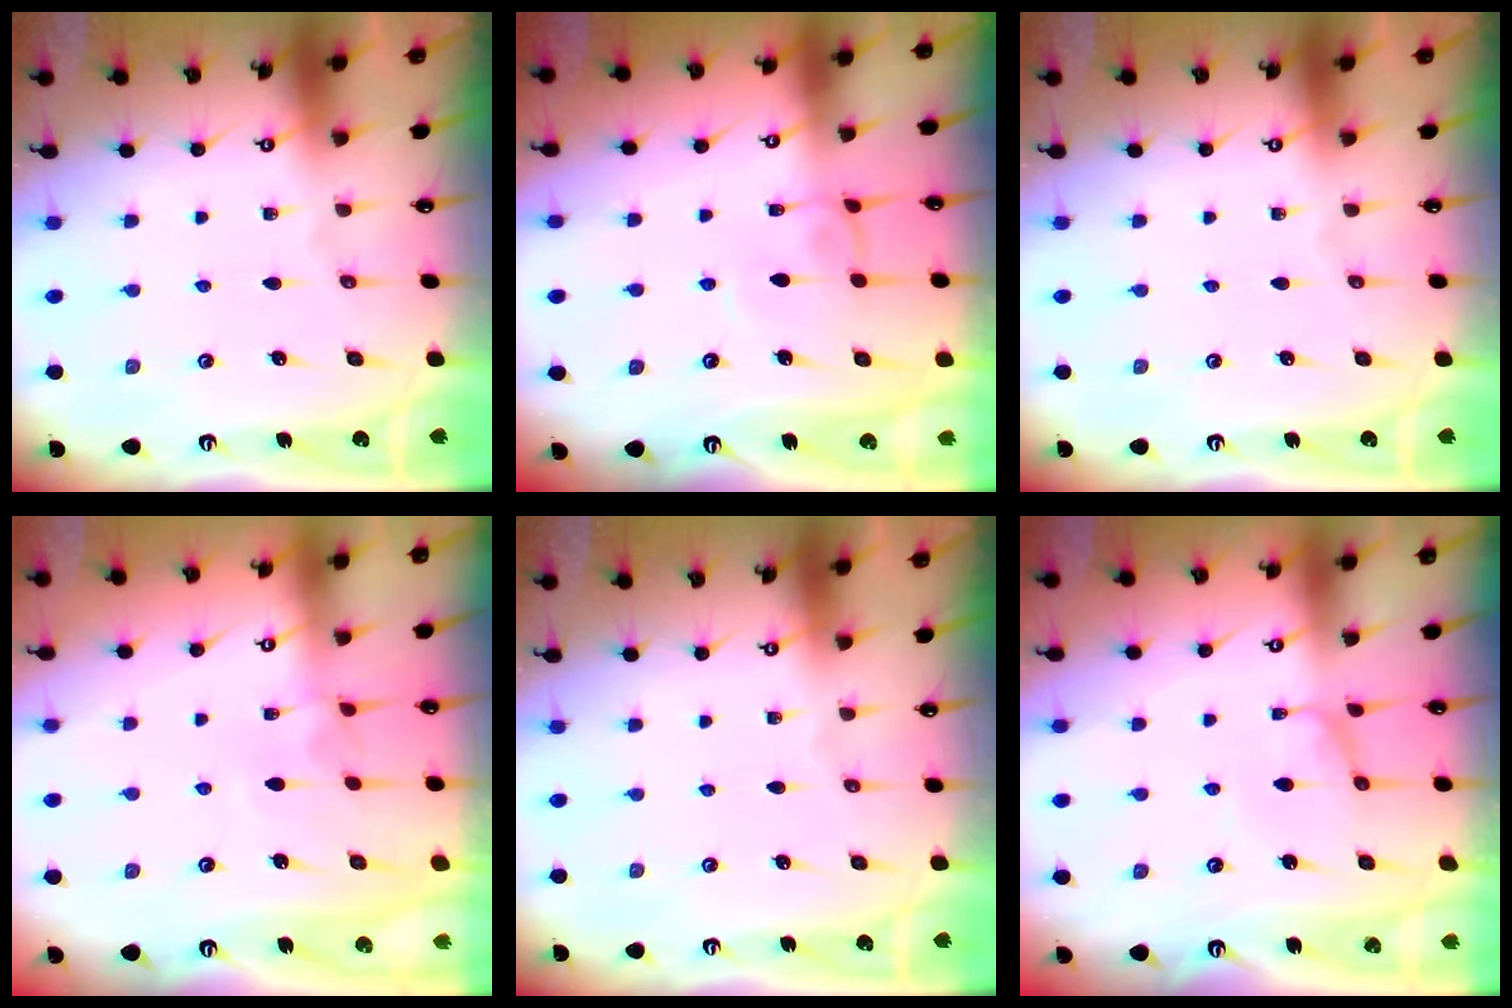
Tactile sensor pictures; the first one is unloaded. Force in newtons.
{"total": 0.6, "press": 0.4, "slide": 0.4}
{"total": 0.0}
{"total": 3.8, "press": 3.8, "slide": 0.2}
{"total": 0.0}
{"total": 0.0}